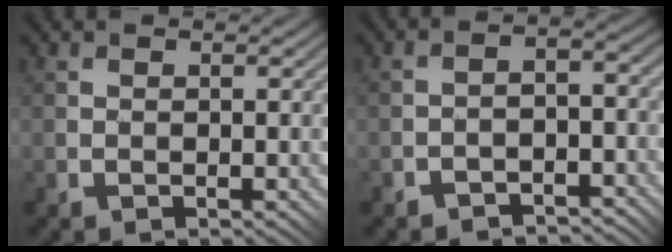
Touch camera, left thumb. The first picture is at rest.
{"total": 3.1, "force": [-2.6, 1.2, 1.1], "torque": [-0.008, 0.006, -0.053]}